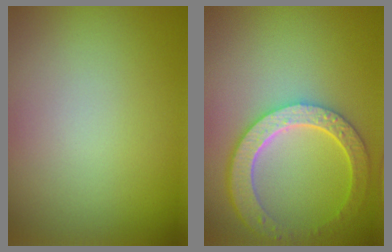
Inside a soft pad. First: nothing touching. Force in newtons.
{"total": 6.0, "press": 4.7, "slide": 3.7}